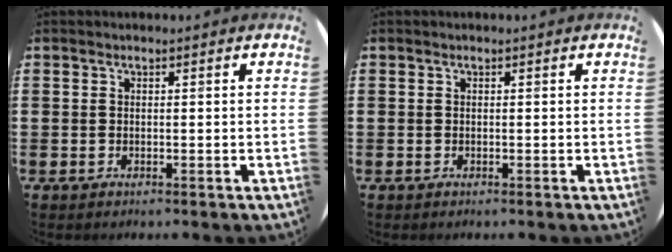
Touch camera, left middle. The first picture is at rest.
{"total": 0.0}